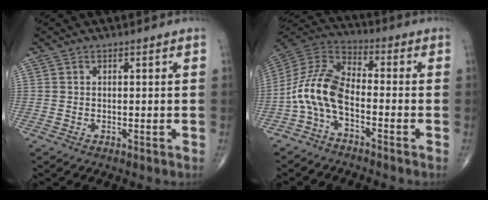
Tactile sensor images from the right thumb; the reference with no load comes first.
{"total": 10.5, "force": [-3.6, 4.8, 8.6], "torque": [-0.183, 0.052, -0.086]}